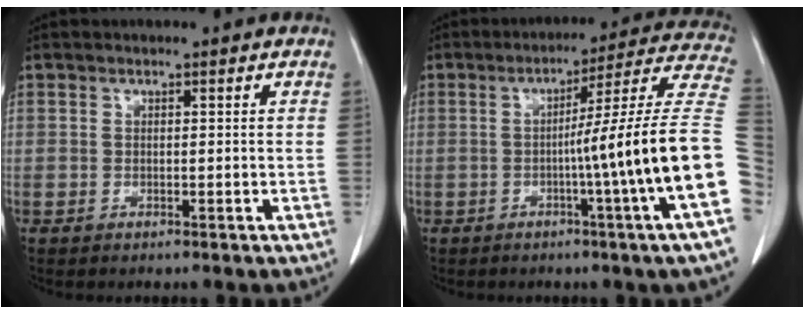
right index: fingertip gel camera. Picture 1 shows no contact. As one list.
[{"total": 18.2, "force": [-3.6, -3.4, 17.5], "torque": [-0.192, 0.005, -0.063]}]